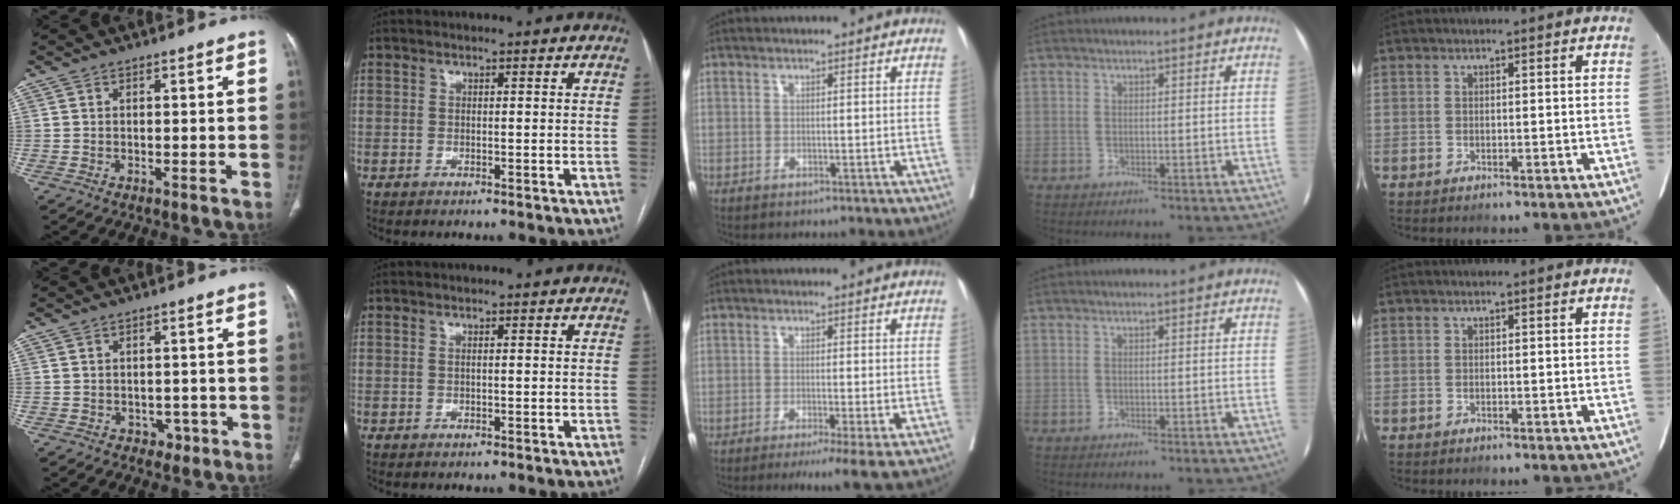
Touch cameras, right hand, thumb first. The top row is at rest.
{"thumb": {"total": 2.7, "force": [-0.7, 2.4, 1.1], "torque": [-0.002, 0.005, -0.002]}, "middle": {"total": 4.8, "force": [-2.8, -0.4, 3.9], "torque": [-0.050, -0.015, -0.045]}}